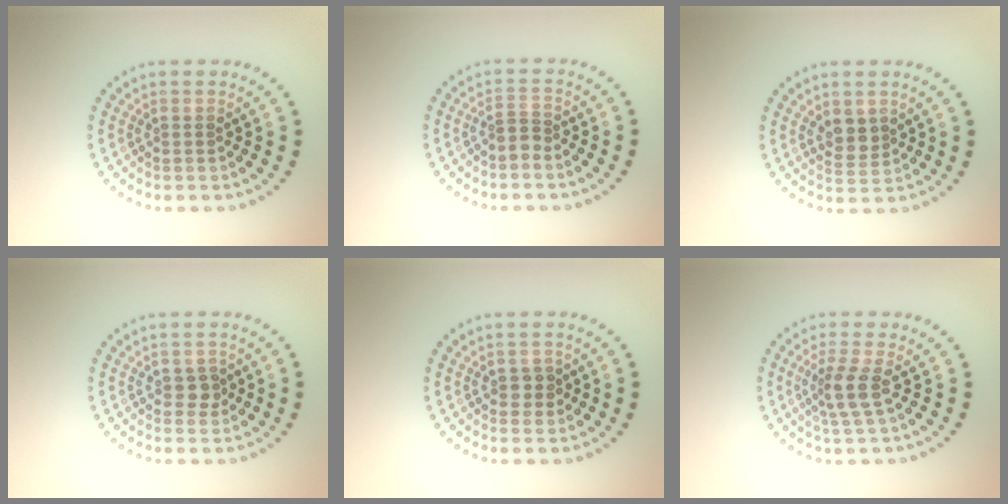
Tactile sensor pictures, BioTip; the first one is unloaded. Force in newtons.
{"total": 1.4, "press": 0.9, "slide": 1.2}
{"total": 2.1, "press": 1.9, "slide": 0.9}
{"total": 1.3, "press": 1.2, "slide": 0.3}
{"total": 1.3, "press": 1.3, "slide": 0.4}
{"total": 2.7, "press": 2.1, "slide": 1.7}